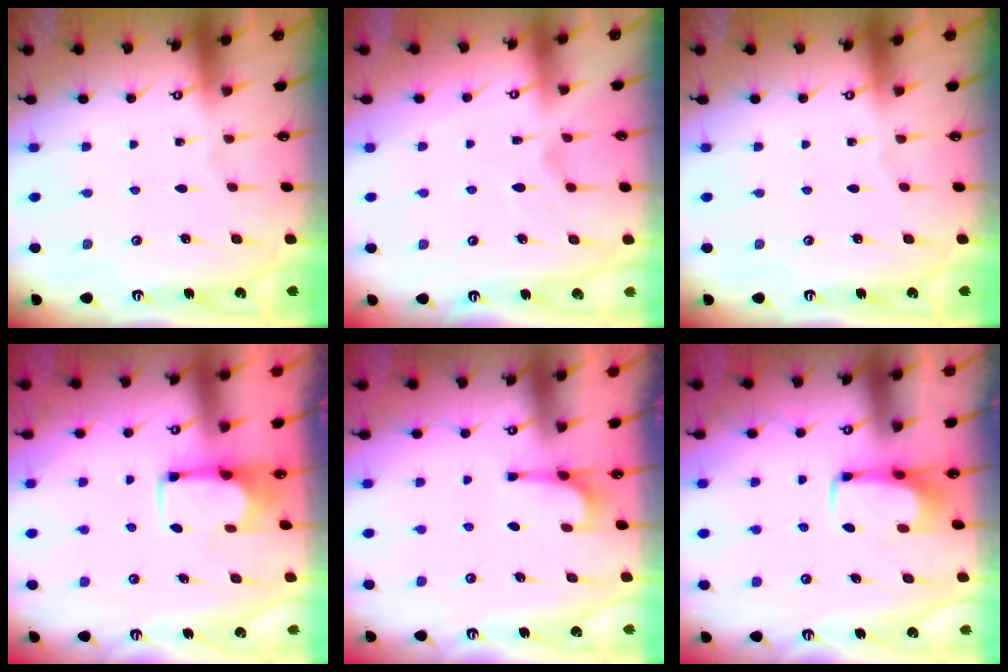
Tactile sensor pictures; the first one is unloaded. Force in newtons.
{"total": 1.8, "press": 1.2, "slide": 1.3}
{"total": 0.0}
{"total": 1.7, "press": 1.6, "slide": 0.5}
{"total": 3.0, "press": 2.9, "slide": 0.7}
{"total": 1.6, "press": 1.5, "slide": 0.5}